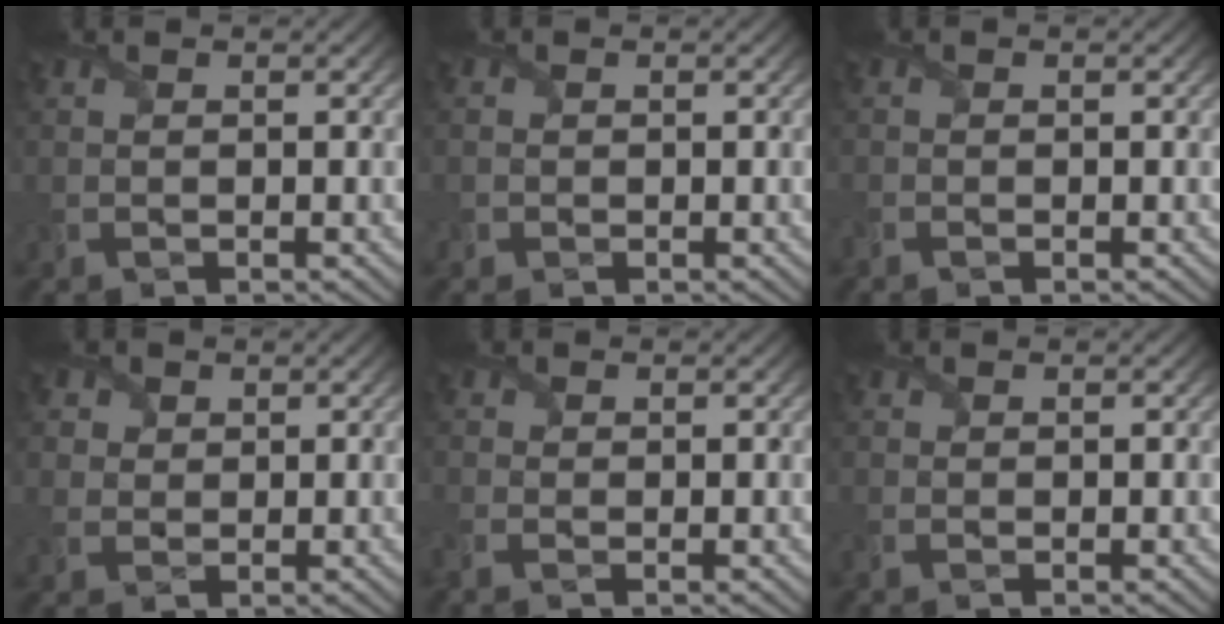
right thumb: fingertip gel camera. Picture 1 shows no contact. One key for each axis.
{"total": 1.2, "fx": -0.3, "fy": 1.1, "fz": 0.0, "tx": 0.003, "ty": -0.006, "tz": -0.009}
{"total": 0.8, "fx": -0.7, "fy": 0.3, "fz": 0.2, "tx": -0.008, "ty": -0.004, "tz": -0.018}
{"total": 3.8, "fx": 1.8, "fy": 3.1, "fz": 1.1, "tx": -0.057, "ty": -0.008, "tz": 0.038}
{"total": 2.2, "fx": -1.0, "fy": 1.6, "fz": 1.1, "tx": -0.035, "ty": -0.010, "tz": -0.028}
{"total": 0.9, "fx": -0.5, "fy": 0.6, "fz": 0.5, "tx": -0.014, "ty": -0.006, "tz": -0.009}